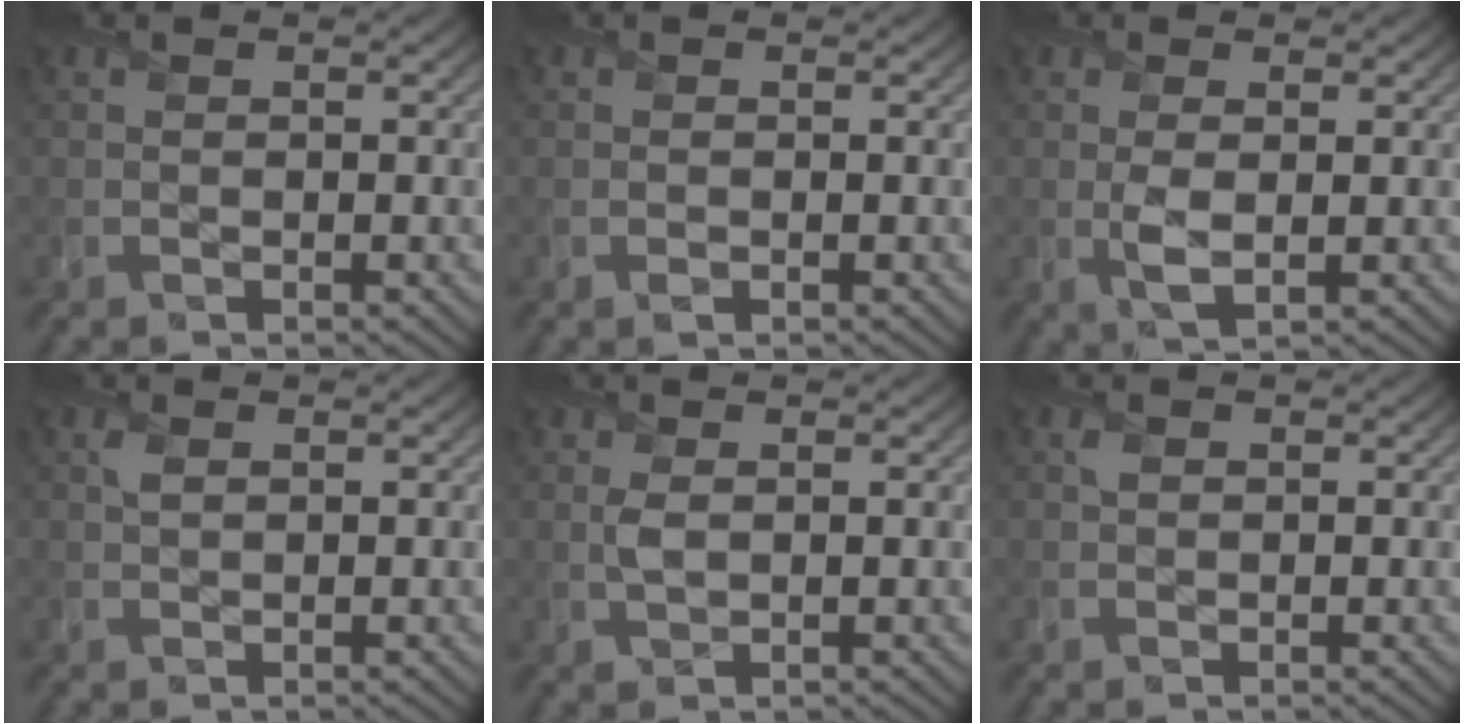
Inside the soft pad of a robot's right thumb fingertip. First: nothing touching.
{"total": 0.0}
{"total": 2.4, "force": [0.3, 1.0, 2.1], "torque": [-0.047, -0.005, 0.008]}
{"total": 1.0, "force": [0.5, 0.6, 0.6], "torque": [-0.017, 0.004, 0.010]}
{"total": 1.5, "force": [0.4, 0.8, 1.2], "torque": [-0.030, 0.000, 0.008]}
{"total": 0.7, "force": [0.4, 0.6, 0.3], "torque": [-0.009, 0.003, 0.005]}